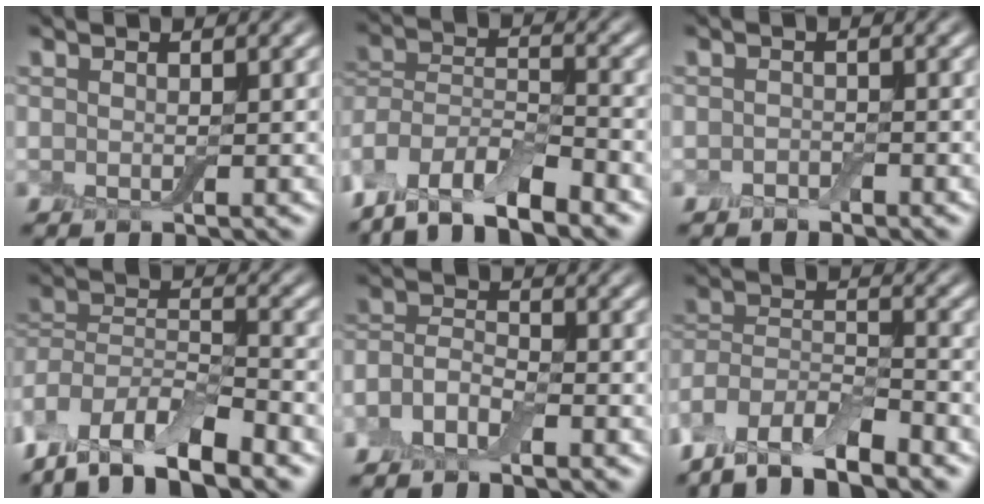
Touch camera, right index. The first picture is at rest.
{"total": 8.8, "force": [-6.7, 3.0, 4.9], "torque": [-0.085, 0.004, -0.126]}
{"total": 1.0, "force": [-0.8, 0.6, 0.3], "torque": [-0.006, 0.003, -0.016]}
{"total": 10.0, "force": [-7.1, 3.7, 6.1], "torque": [-0.108, 0.007, -0.131]}
{"total": 3.7, "force": [-2.3, 1.8, 2.2], "torque": [-0.047, 0.004, -0.056]}
{"total": 7.6, "force": [-6.1, 2.4, 3.8], "torque": [-0.070, 0.001, -0.119]}